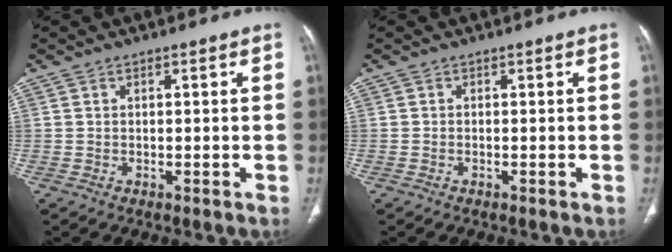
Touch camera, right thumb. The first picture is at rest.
{"total": 0.0}